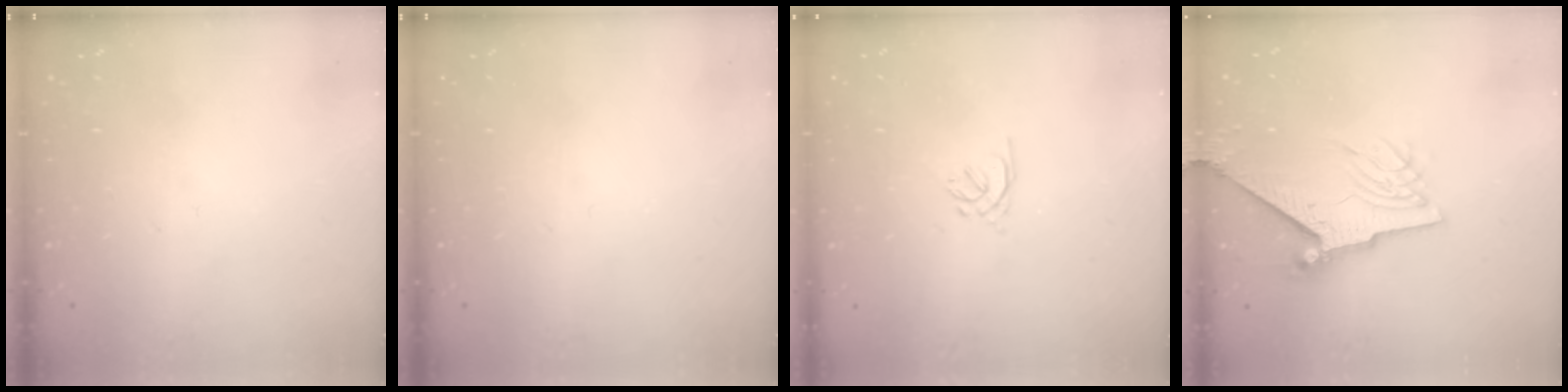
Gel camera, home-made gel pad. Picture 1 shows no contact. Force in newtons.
{"total": 0.0}
{"total": 1.7, "press": 1.6, "slide": 0.5}
{"total": 9.9, "press": 9.8, "slide": 1.2}